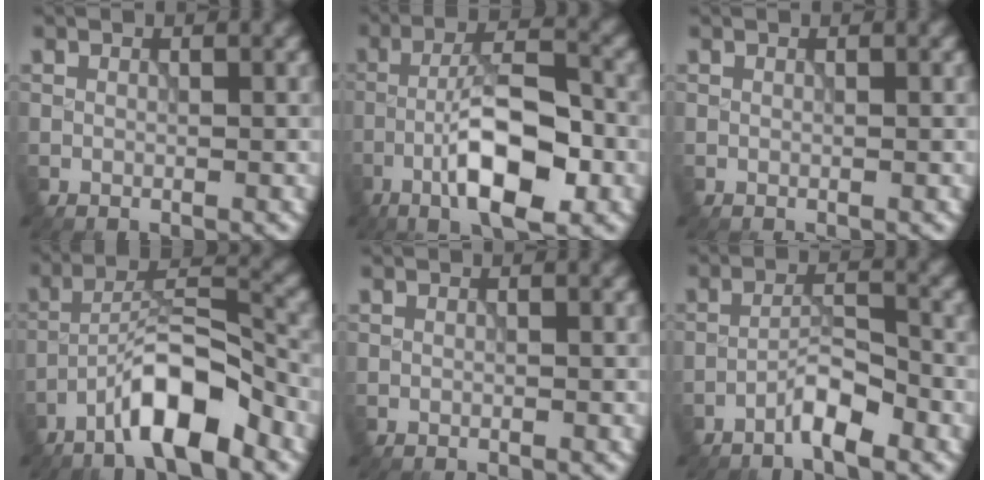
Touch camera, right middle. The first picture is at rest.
{"total": 8.6, "force": [-3.5, 2.5, 7.4], "torque": [-0.122, 0.017, -0.066]}
{"total": 0.0}
{"total": 7.6, "force": [-4.6, 1.9, 5.7], "torque": [-0.095, 0.017, -0.085]}
{"total": 0.0}
{"total": 3.1, "force": [-2.2, 0.4, 2.1], "torque": [-0.036, 0.012, -0.046]}